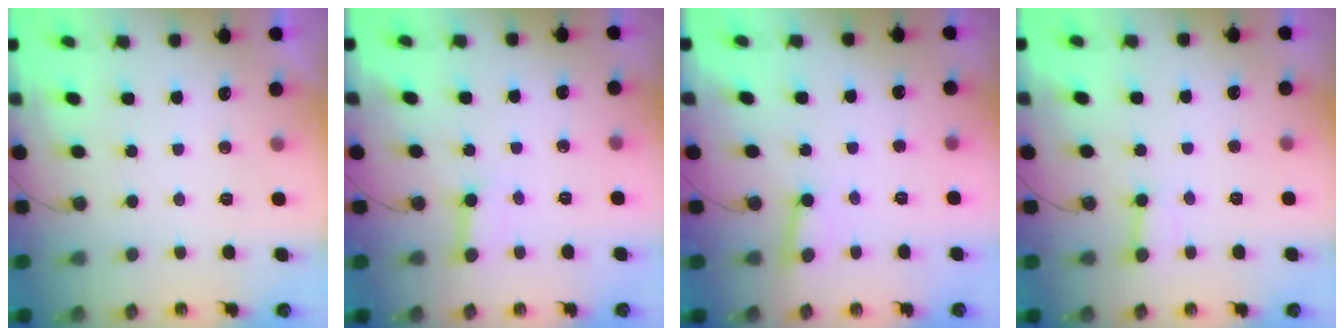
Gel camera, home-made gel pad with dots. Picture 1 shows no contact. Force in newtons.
{"total": 3.3, "press": 3.3, "slide": 0.4}
{"total": 3.3, "press": 3.3, "slide": 0.4}
{"total": 2.6, "press": 2.6, "slide": 0.4}